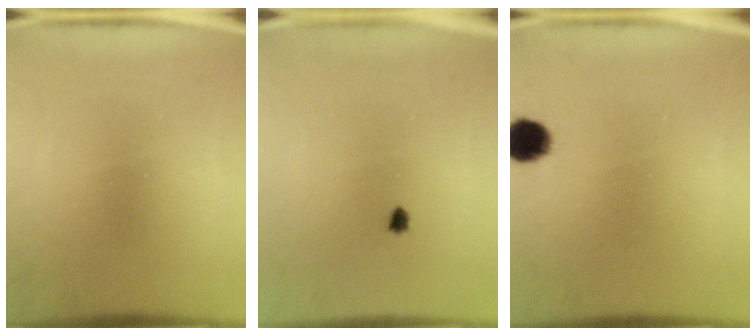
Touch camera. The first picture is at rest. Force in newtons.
{"total": 0.6}
{"total": 5.6}